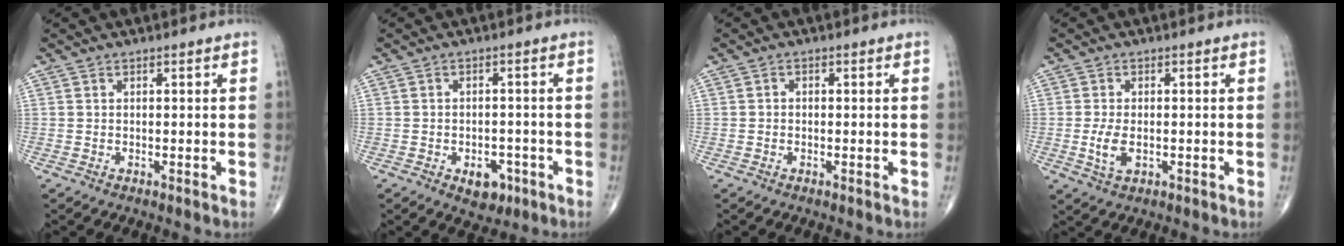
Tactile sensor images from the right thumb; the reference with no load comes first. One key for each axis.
{"total": 5.2, "fx": -2.4, "fy": 3.4, "fz": 3.1, "tx": -0.020, "ty": 0.014, "tz": -0.027}
{"total": 0.7, "fx": -0.2, "fy": 0.6, "fz": 0.3, "tx": 0.000, "ty": 0.002, "tz": -0.008}
{"total": 4.1, "fx": -0.7, "fy": 2.2, "fz": 3.4, "tx": -0.073, "ty": -0.006, "tz": -0.011}